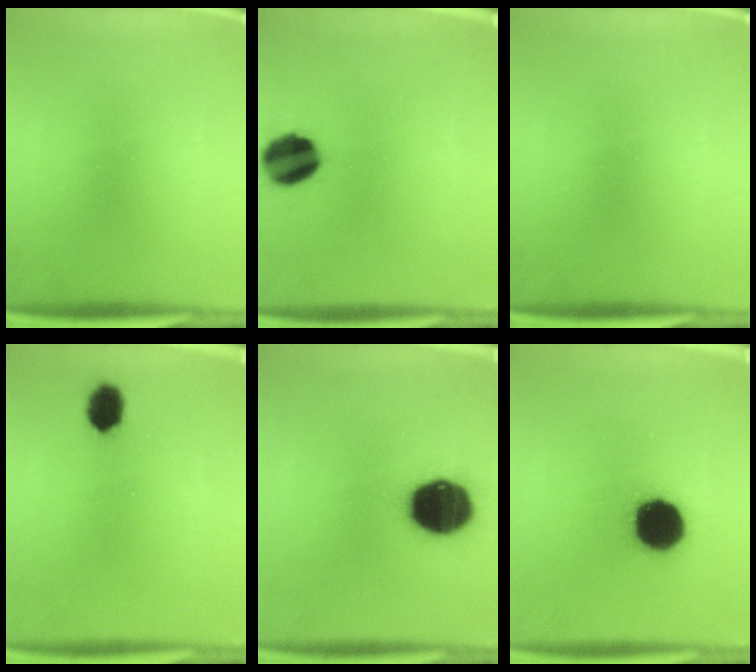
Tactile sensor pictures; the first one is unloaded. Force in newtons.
{"total": 11.0}
{"total": 0.0}
{"total": 5.1}
{"total": 17.5}
{"total": 13.5}